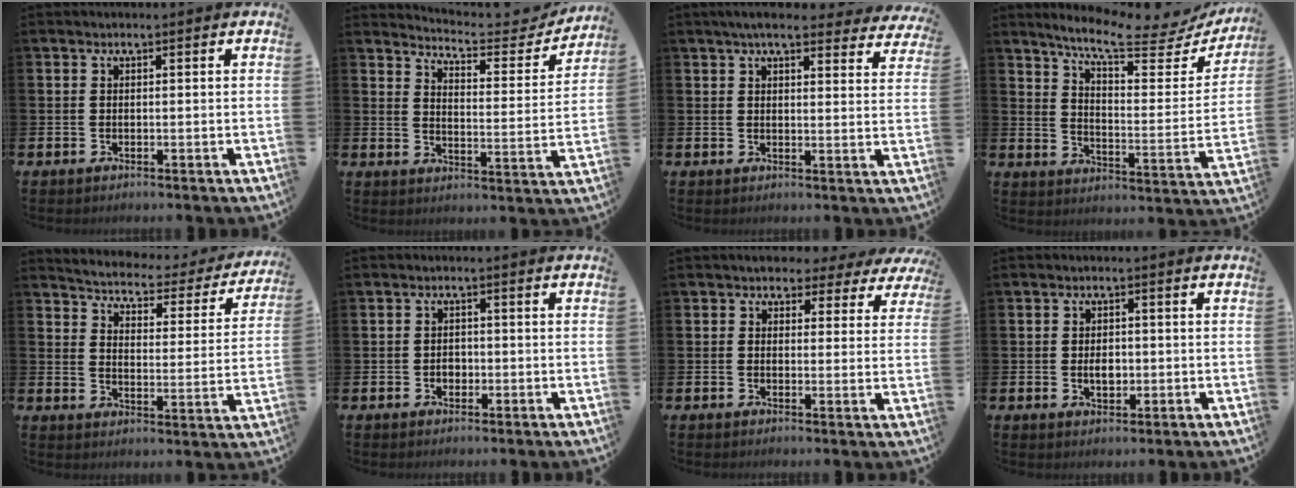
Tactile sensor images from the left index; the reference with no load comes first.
{"total": 5.3, "force": [5.2, 0.9, 1.1], "torque": [-0.035, -0.044, 0.082]}
{"total": 5.3, "force": [4.8, 0.9, 2.1], "torque": [-0.040, -0.017, 0.084]}
{"total": 9.5, "force": [7.9, 1.8, 4.9], "torque": [-0.108, -0.055, 0.128]}
{"total": 3.9, "force": [3.7, 0.8, 0.8], "torque": [-0.039, -0.037, 0.055]}
{"total": 1.7, "force": [-0.4, 1.4, 1.0], "torque": [-0.011, 0.003, -0.011]}
{"total": 2.9, "force": [2.1, 1.8, 0.6], "torque": [-0.010, -0.014, 0.030]}
{"total": 2.7, "force": [-0.1, 1.8, 2.0], "torque": [-0.024, -0.001, -0.007]}